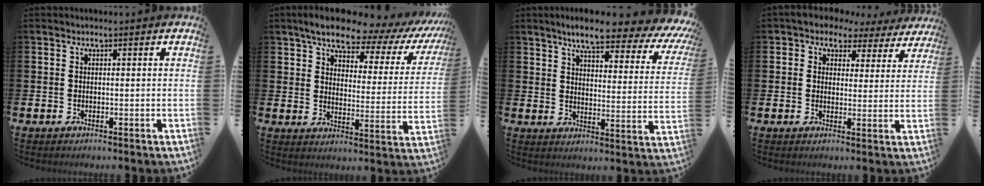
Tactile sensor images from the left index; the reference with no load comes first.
{"total": 7.6, "force": [6.6, 2.3, 3.1], "torque": [-0.070, -0.049, 0.103]}
{"total": 8.0, "force": [6.7, 1.5, 4.1], "torque": [-0.082, -0.048, 0.107]}
{"total": 3.6, "force": [2.6, 2.5, 0.4], "torque": [-0.019, -0.019, 0.039]}